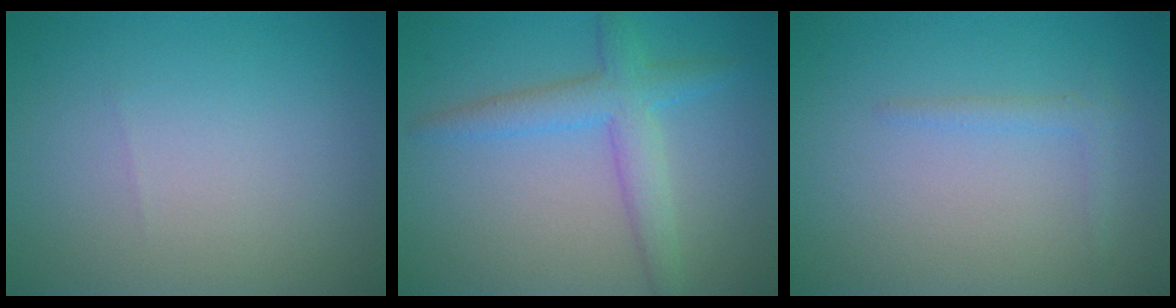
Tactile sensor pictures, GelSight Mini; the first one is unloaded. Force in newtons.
{"total": 3.8, "press": 3.8, "slide": 0.2}
{"total": 1.1, "press": 1.1, "slide": 0.1}